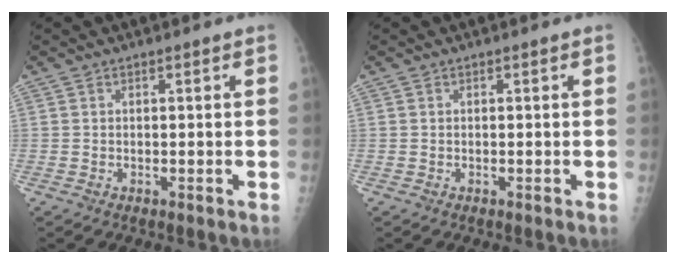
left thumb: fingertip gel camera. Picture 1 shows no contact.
{"total": 0.0}